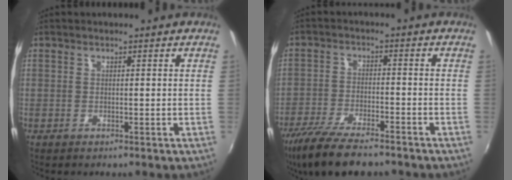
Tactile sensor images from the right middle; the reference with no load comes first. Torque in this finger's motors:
{"motor_torque": [1.10, -1.04, 0.38, 0.12]}